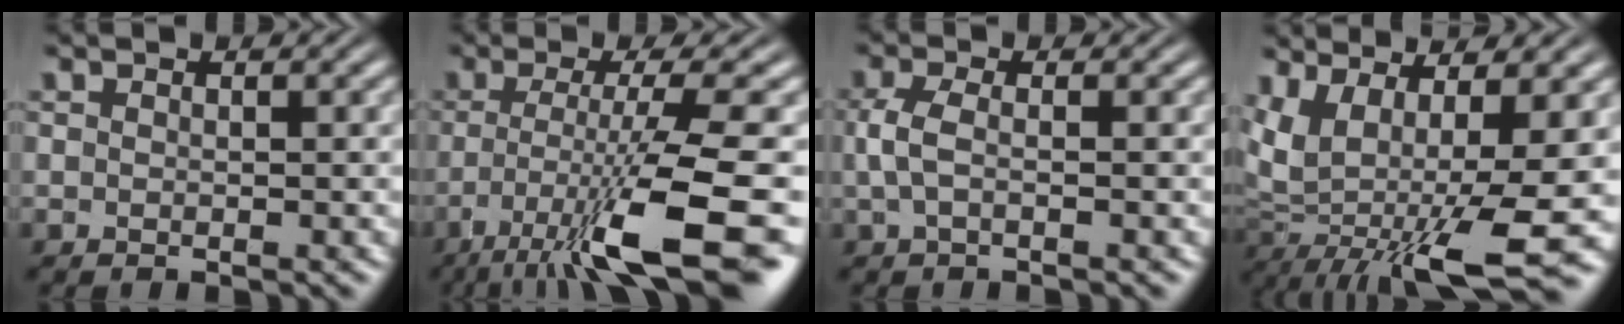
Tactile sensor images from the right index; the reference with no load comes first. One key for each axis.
{"total": 9.4, "fx": -3.6, "fy": 2.2, "fz": 8.4, "tx": -0.143, "ty": -0.036, "tz": -0.035}
{"total": 2.6, "fx": -0.1, "fy": 0.9, "fz": 2.4, "tx": -0.061, "ty": -0.003, "tz": 0.001}
{"total": 12.8, "fx": -1.0, "fy": 7.5, "fz": 10.3, "tx": -0.203, "ty": -0.027, "tz": -0.008}